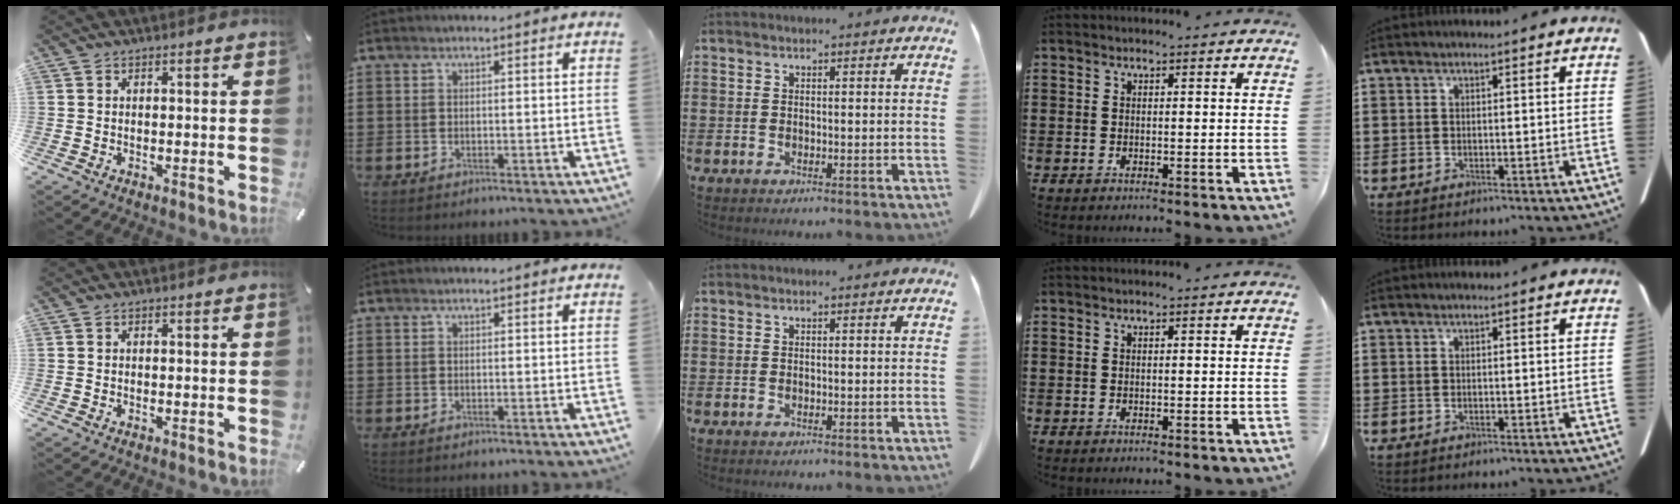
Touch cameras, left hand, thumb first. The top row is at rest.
{}